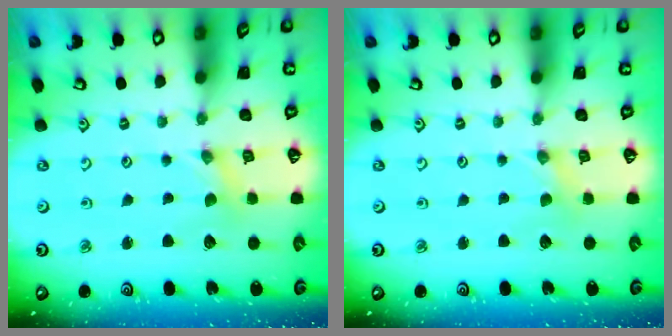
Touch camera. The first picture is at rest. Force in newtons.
{"total": 0.0}